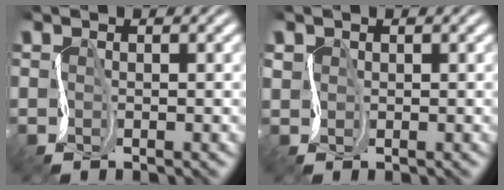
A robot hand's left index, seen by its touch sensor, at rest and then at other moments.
{"total": 1.0, "force": [0.4, 0.9, 0.0], "torque": [-0.007, -0.001, 0.006]}